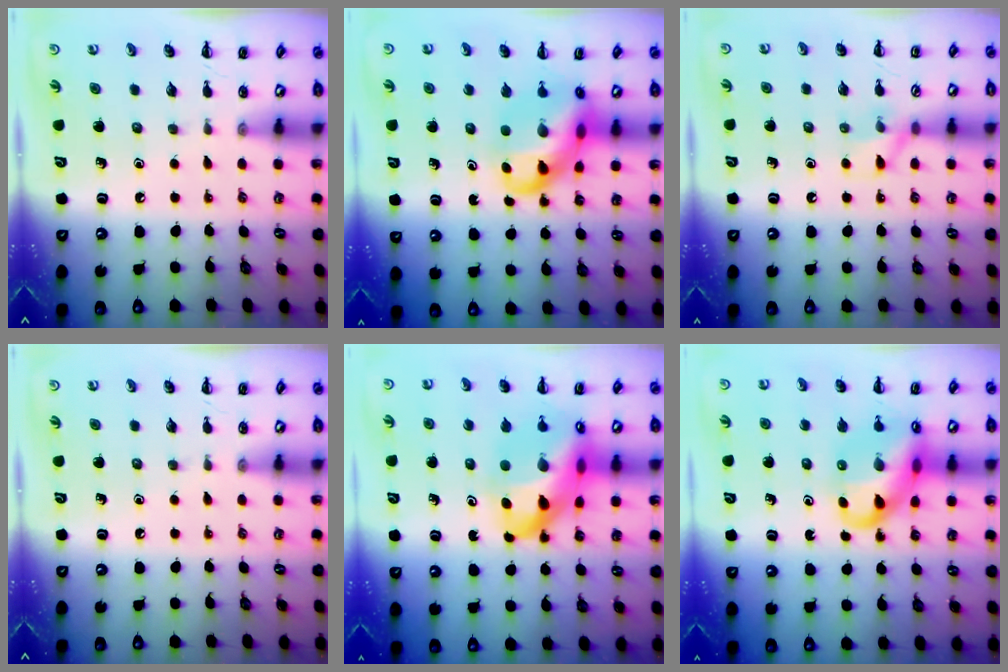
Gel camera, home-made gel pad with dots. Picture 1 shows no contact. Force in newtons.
{"total": 13.2, "press": 12.8, "slide": 3.4}
{"total": 6.6, "press": 6.5, "slide": 0.9}
{"total": 0.0}
{"total": 19.6, "press": 19.0, "slide": 4.7}
{"total": 16.7, "press": 16.3, "slide": 3.4}